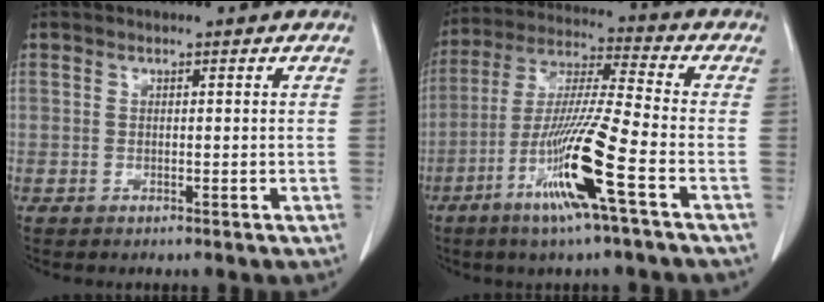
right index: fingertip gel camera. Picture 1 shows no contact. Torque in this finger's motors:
{"motor_torque": [1.84, -0.31, 1.05, 0.17]}